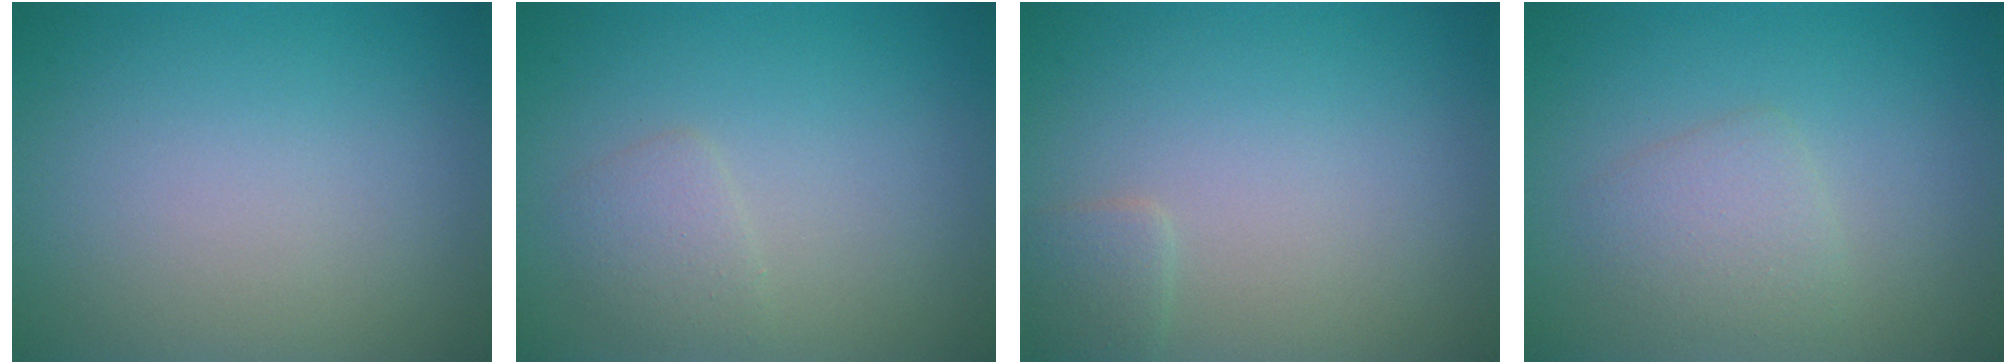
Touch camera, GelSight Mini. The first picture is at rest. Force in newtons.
{"total": 1.5, "press": 1.5, "slide": 0.1}
{"total": 1.1, "press": 1.1, "slide": 0.1}
{"total": 2.1, "press": 2.1, "slide": 0.1}